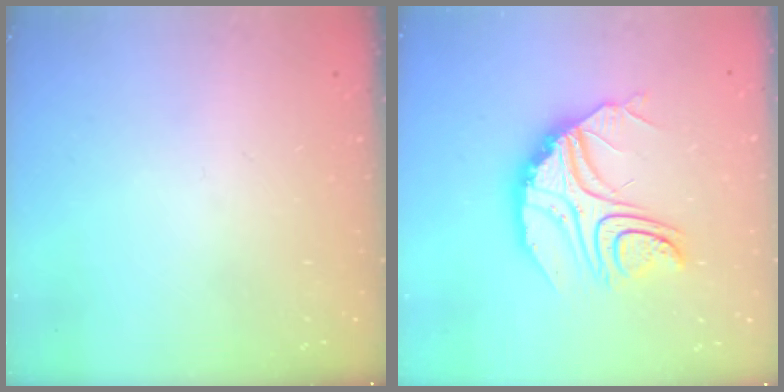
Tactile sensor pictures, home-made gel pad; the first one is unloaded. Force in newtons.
{"total": 14.0, "press": 13.9, "slide": 1.2}